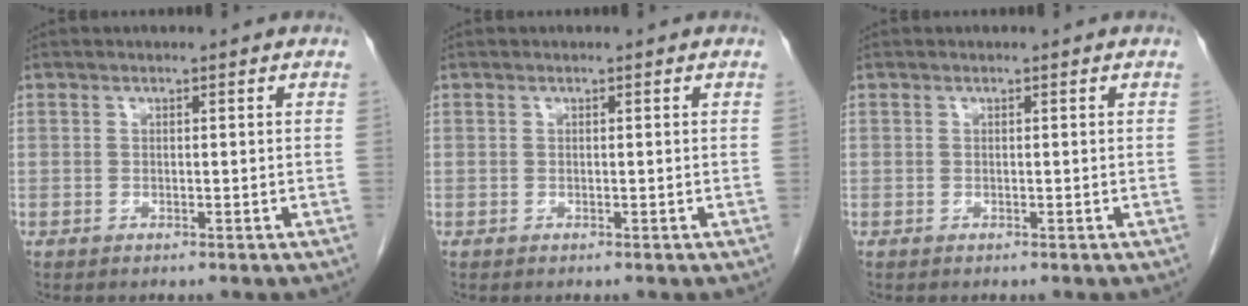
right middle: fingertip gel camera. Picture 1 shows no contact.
{"total": 0.0}
{"total": 0.0}